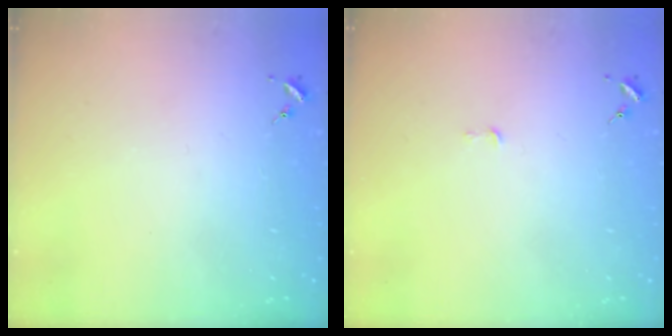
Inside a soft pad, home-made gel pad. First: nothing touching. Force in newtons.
{"total": 2.6, "press": 2.6, "slide": 0.2}